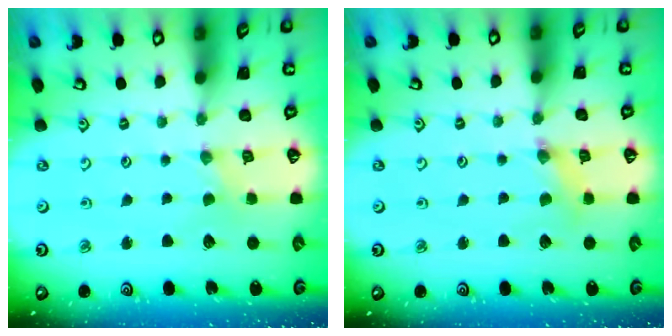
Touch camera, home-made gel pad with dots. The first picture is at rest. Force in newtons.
{"total": 1.8, "press": 1.8, "slide": 0.2}